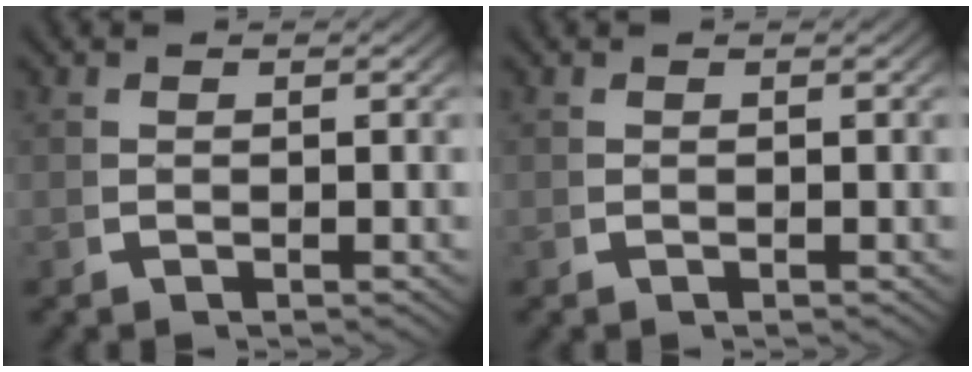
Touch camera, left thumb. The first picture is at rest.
{"total": 0.0}